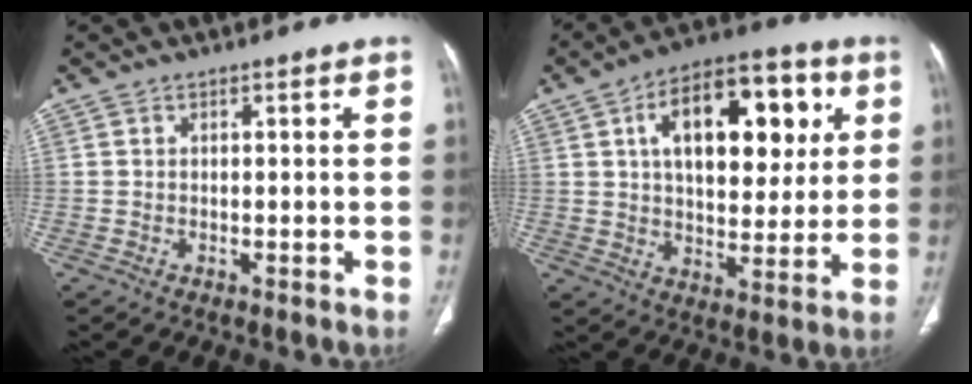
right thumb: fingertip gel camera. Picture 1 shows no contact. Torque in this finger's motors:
{"motor_torque": [0.25, 4.76, 1.11, -0.73, 0.15]}